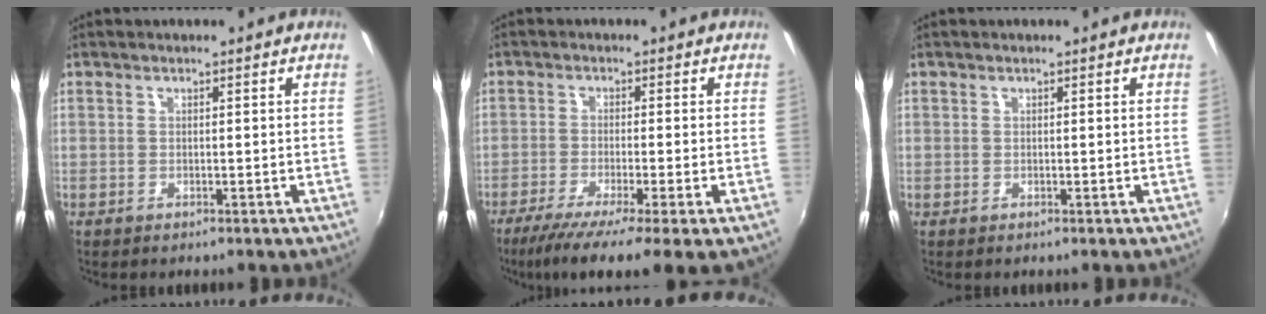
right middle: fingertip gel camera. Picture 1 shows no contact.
{"total": 9.2, "force": [-6.0, -0.1, 7.0], "torque": [-0.141, -0.039, -0.099]}
{"total": 0.8, "force": [0.0, 0.8, -0.1], "torque": [0.001, 0.004, 0.001]}